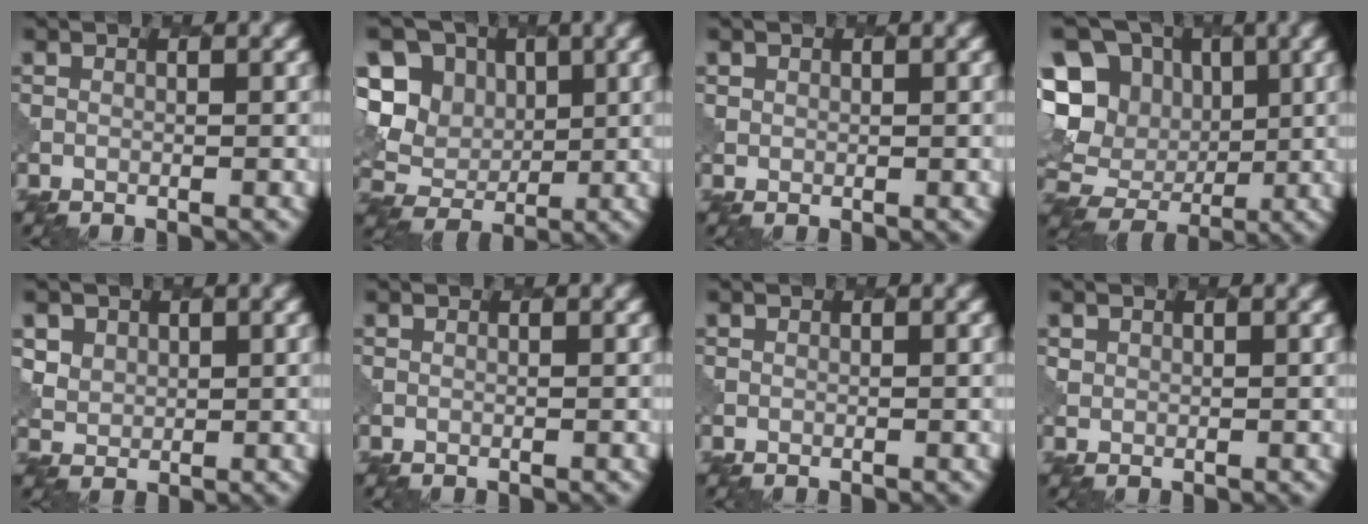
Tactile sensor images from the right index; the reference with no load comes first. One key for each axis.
{"total": 10.2, "fx": 3.4, "fy": 8.5, "fz": 4.5, "tx": -0.095, "ty": 0.018, "tz": 0.050}
{"total": 1.1, "fx": 0.6, "fy": 1.0, "fz": 0.0, "tx": 0.005, "ty": -0.003, "tz": 0.010}
{"total": 16.0, "fx": 2.6, "fy": 14.0, "fz": 7.4, "tx": -0.188, "ty": 0.036, "tz": 0.039}
{"total": 3.6, "fx": 2.3, "fy": 2.7, "fz": 0.9, "tx": -0.038, "ty": 0.000, "tz": 0.053}
{"total": 0.0}
{"total": 0.0}
{"total": 1.2, "fx": 0.6, "fy": 1.0, "fz": 0.0, "tx": 0.001, "ty": -0.002, "tz": 0.010}